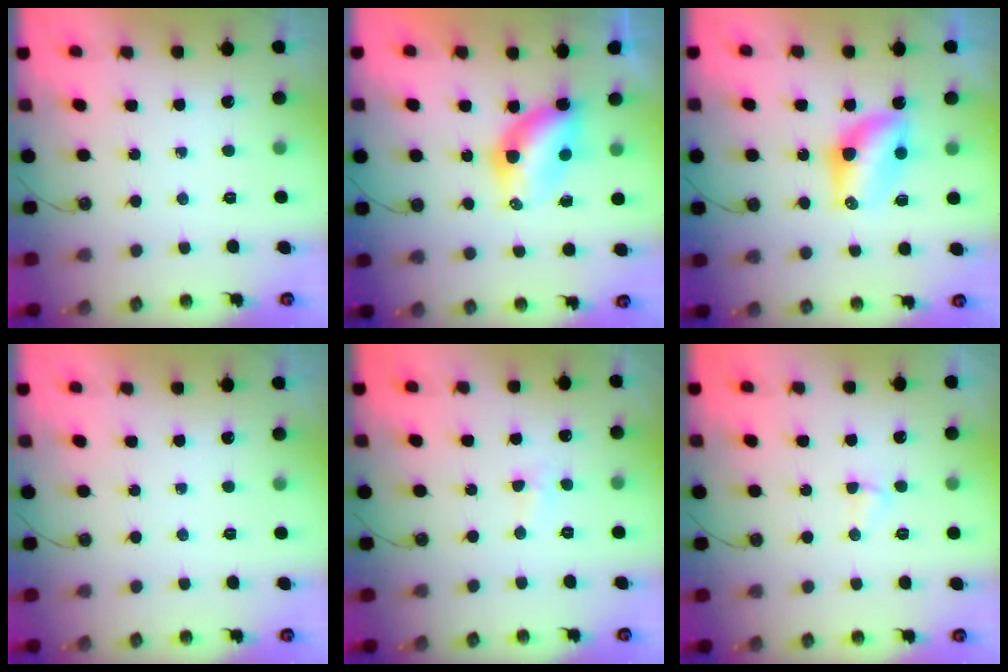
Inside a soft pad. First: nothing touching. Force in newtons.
{"total": 6.5, "press": 6.5, "slide": 0.5}
{"total": 7.3, "press": 7.3, "slide": 0.3}
{"total": 0.0}
{"total": 2.1, "press": 2.0, "slide": 0.3}
{"total": 4.2, "press": 2.3, "slide": 3.5}